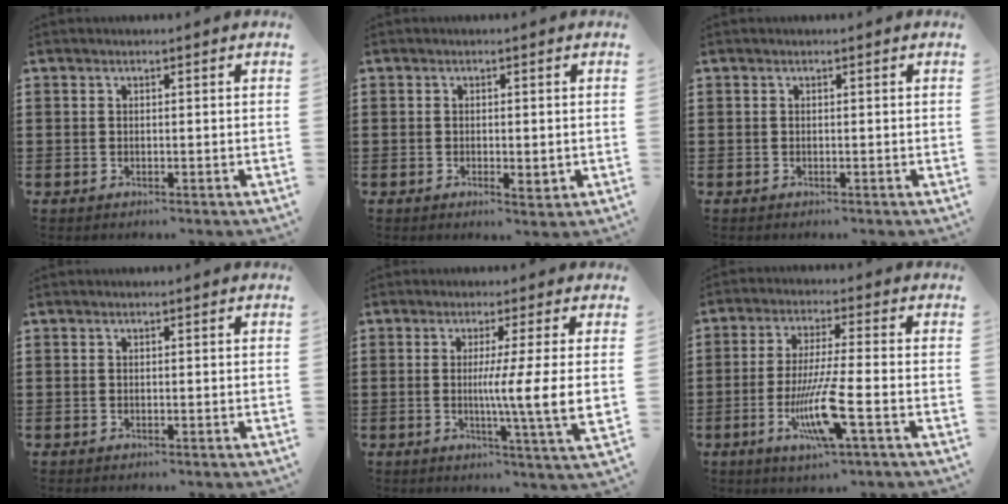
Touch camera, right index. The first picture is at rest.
{"total": 1.7, "force": [-0.4, 0.6, 1.5], "torque": [-0.028, -0.002, -0.006]}
{"total": 0.0}
{"total": 0.0}
{"total": 8.0, "force": [0.3, -1.1, 8.0], "torque": [-0.129, -0.023, -0.002]}
{"total": 10.0, "force": [-3.6, 1.0, 9.3], "torque": [-0.193, -0.018, -0.072]}